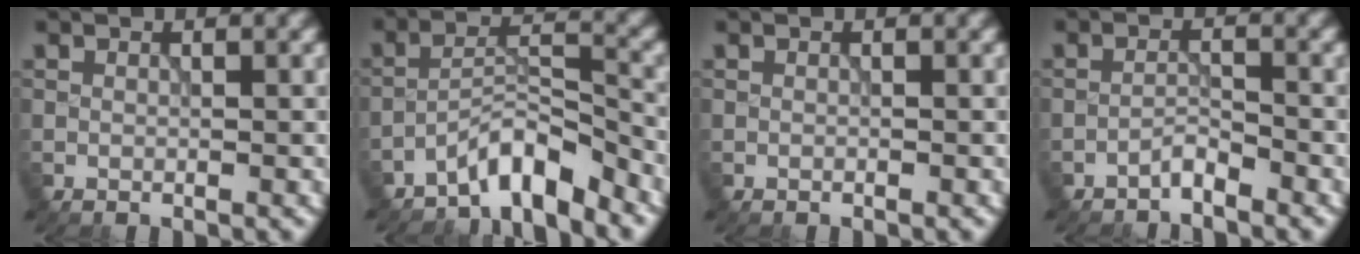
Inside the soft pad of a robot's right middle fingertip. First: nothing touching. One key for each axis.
{"total": 4.9, "fx": -4.2, "fy": 1.0, "fz": 2.4, "tx": -0.035, "ty": 0.010, "tz": -0.083}
{"total": 0.0}
{"total": 1.5, "fx": -1.4, "fy": 0.1, "fz": 0.5, "tx": -0.005, "ty": 0.008, "tz": -0.029}